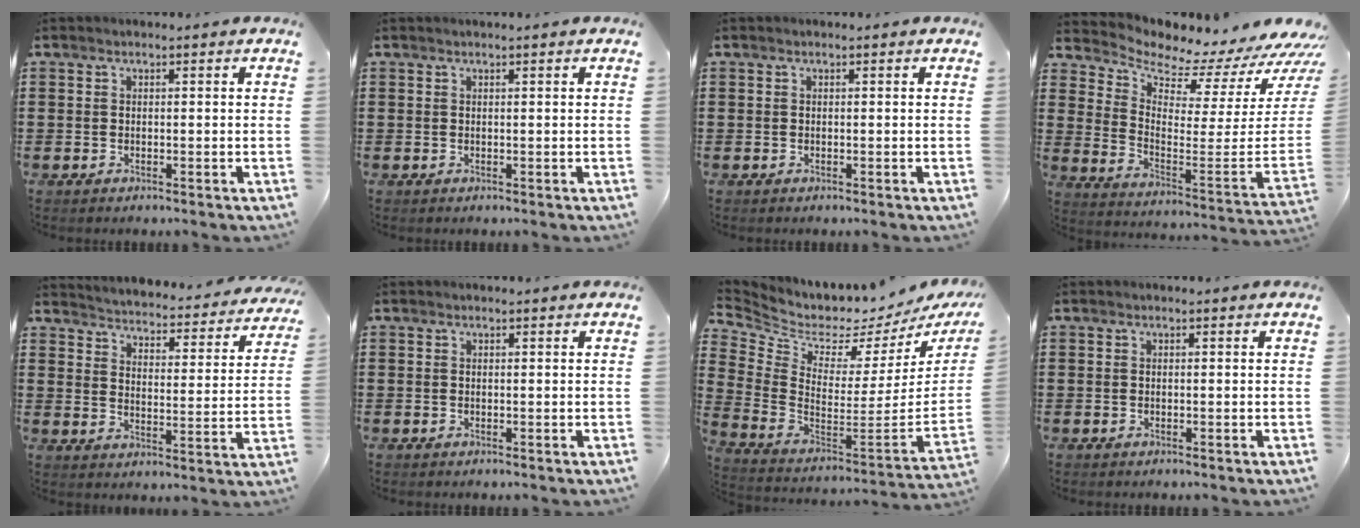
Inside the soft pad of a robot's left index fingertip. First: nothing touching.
{"total": 0.0}
{"total": 0.0}
{"total": 4.2, "force": [4.0, 1.0, 1.0], "torque": [-0.027, -0.074, 0.057]}
{"total": 3.3, "force": [3.3, -0.3, 0.0], "torque": [-0.023, -0.036, 0.047]}
{"total": 0.0}
{"total": 2.7, "force": [2.1, 1.6, 0.8], "torque": [-0.042, -0.046, 0.028]}
{"total": 0.0}